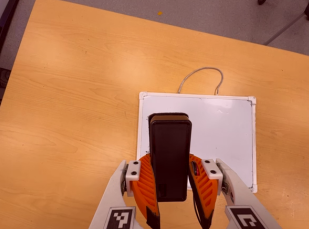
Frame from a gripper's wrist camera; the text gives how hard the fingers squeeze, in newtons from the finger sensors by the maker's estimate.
{"total": 8.4, "left": 6.9, "right": 10.0}